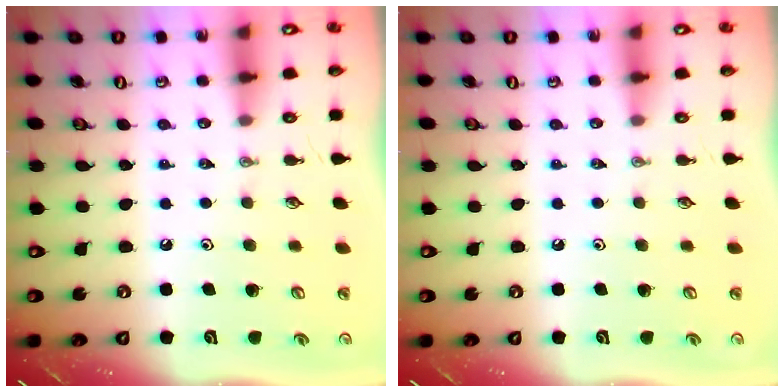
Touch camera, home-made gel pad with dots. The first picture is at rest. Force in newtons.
{"total": 0.0}